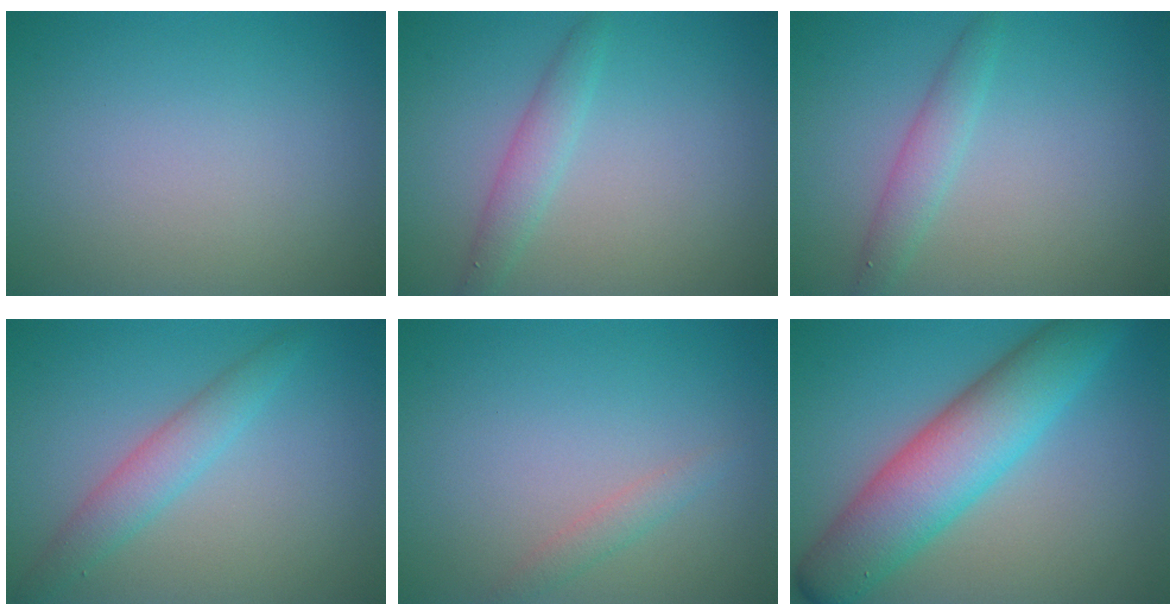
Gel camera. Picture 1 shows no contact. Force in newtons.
{"total": 2.0, "press": 2.0, "slide": 0.0}
{"total": 2.1, "press": 2.1, "slide": 0.1}
{"total": 2.8, "press": 2.8, "slide": 0.0}
{"total": 1.3, "press": 1.3, "slide": 0.2}
{"total": 8.5, "press": 8.5, "slide": 0.0}